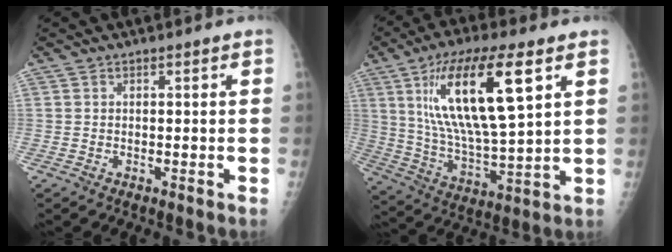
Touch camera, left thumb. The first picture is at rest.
{"total": 21.5, "force": [8.1, 6.4, 18.9], "torque": [-0.339, -0.025, 0.148]}